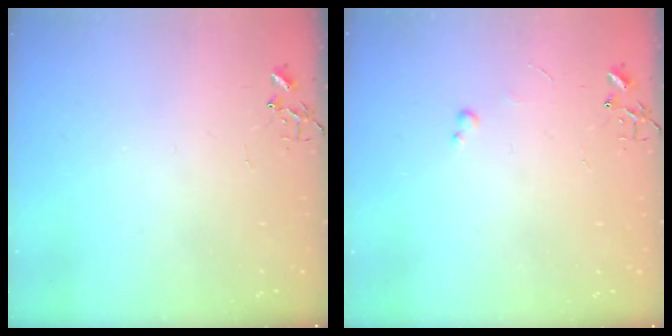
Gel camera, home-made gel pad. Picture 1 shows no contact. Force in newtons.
{"total": 2.4, "press": 2.3, "slide": 0.4}